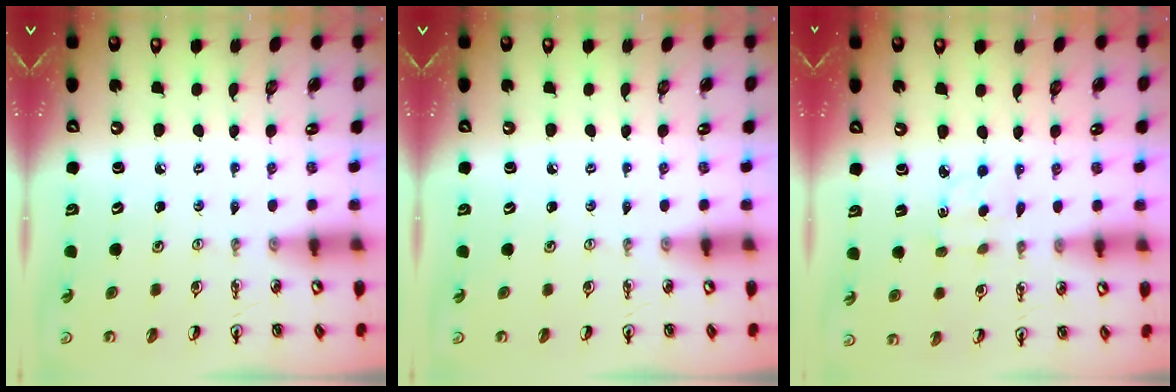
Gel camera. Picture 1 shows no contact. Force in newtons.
{"total": 0.0}
{"total": 1.7, "press": 1.7, "slide": 0.5}